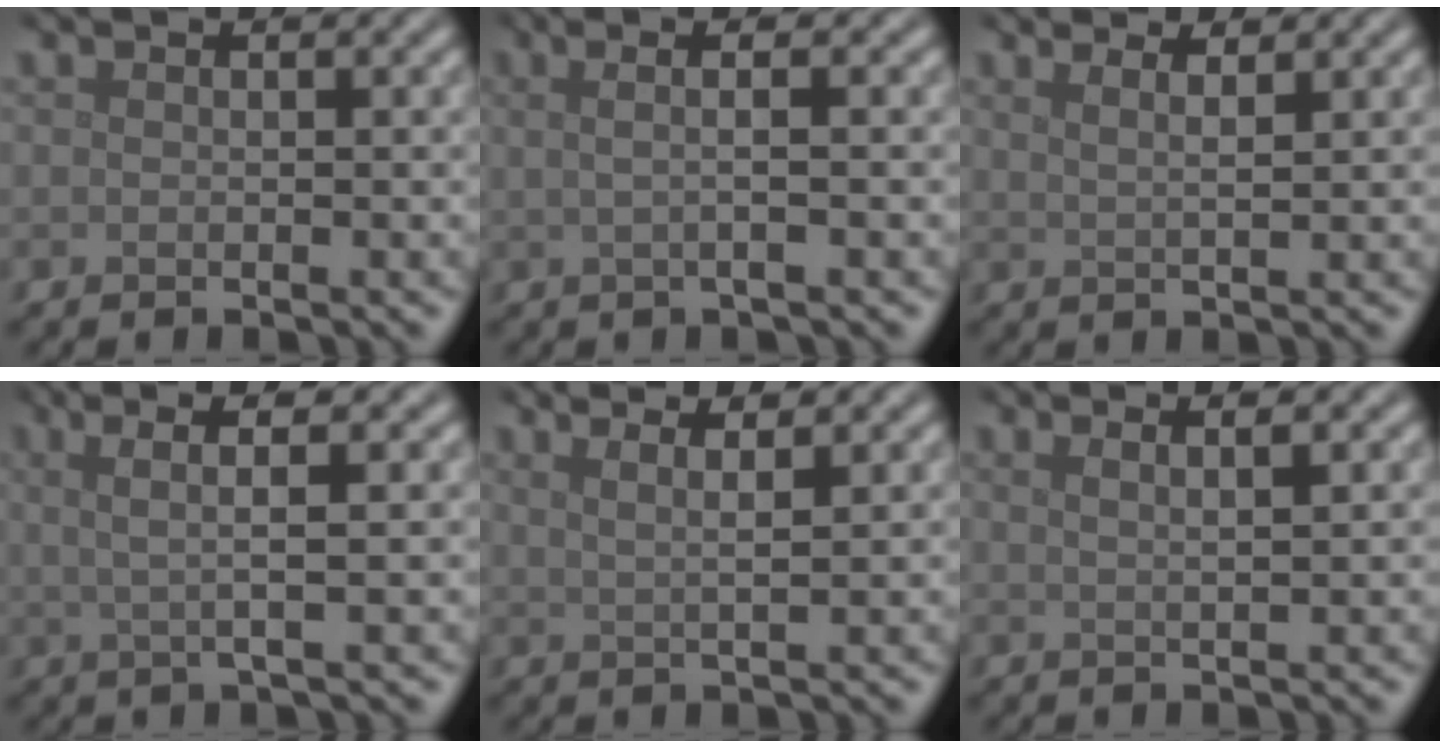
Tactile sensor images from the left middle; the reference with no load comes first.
{"total": 3.5, "force": [0.8, 1.2, 3.2], "torque": [-0.038, 0.006, -0.010]}
{"total": 3.4, "force": [2.4, 1.3, 2.0], "torque": [-0.007, 0.019, 0.003]}
{"total": 4.1, "force": [1.3, 0.7, 3.9], "torque": [-0.071, 0.007, 0.023]}
{"total": 4.2, "force": [2.7, 1.5, 2.8], "torque": [-0.022, 0.022, 0.009]}
{"total": 3.1, "force": [1.6, 1.2, 2.4], "torque": [-0.012, 0.009, -0.003]}